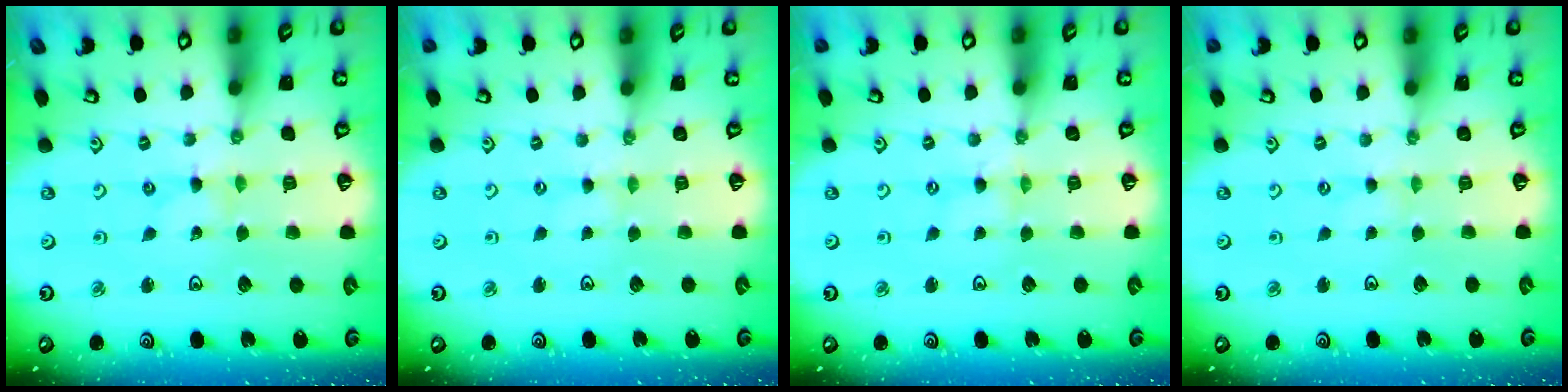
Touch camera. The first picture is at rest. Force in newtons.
{"total": 0.5, "press": 0.5, "slide": 0.1}
{"total": 0.0}
{"total": 0.0}